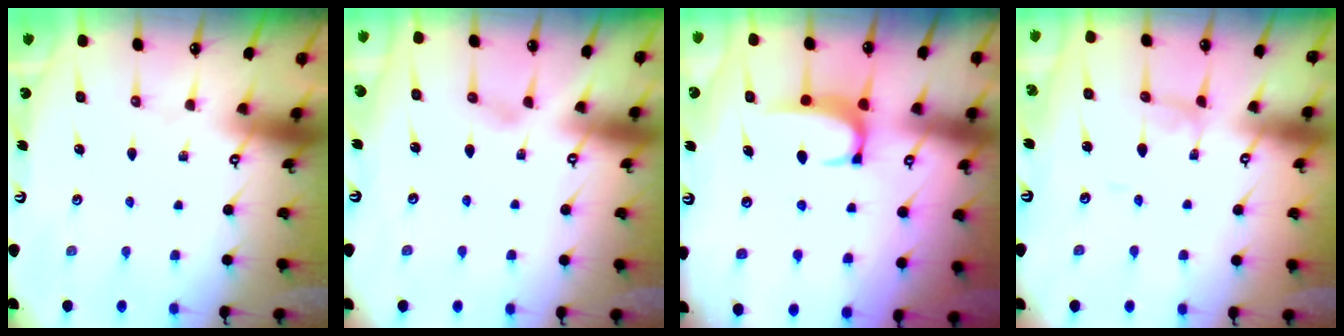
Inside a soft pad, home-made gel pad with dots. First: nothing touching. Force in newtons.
{"total": 0.0}
{"total": 1.7, "press": 1.6, "slide": 0.5}
{"total": 2.6, "press": 2.6, "slide": 0.0}